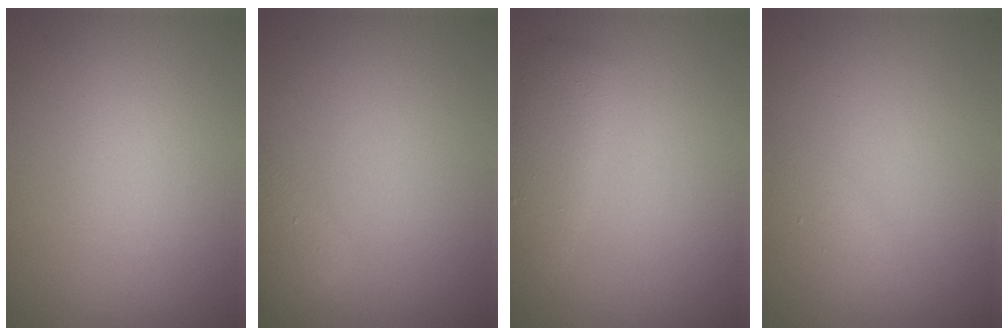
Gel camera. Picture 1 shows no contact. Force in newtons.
{"total": 1.9, "press": 1.9, "slide": 0.1}
{"total": 2.3, "press": 2.3, "slide": 0.0}
{"total": 1.1, "press": 1.1, "slide": 0.0}